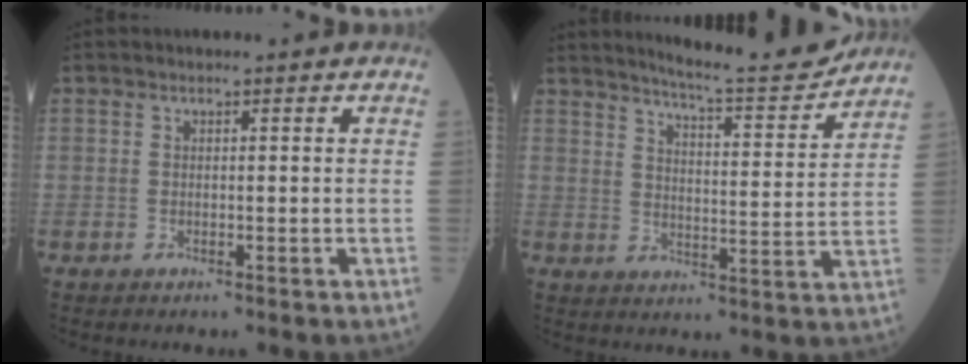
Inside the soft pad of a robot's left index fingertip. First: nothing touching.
{"total": 12.8, "force": [12.2, -0.1, 4.1], "torque": [-0.064, -0.021, 0.168]}